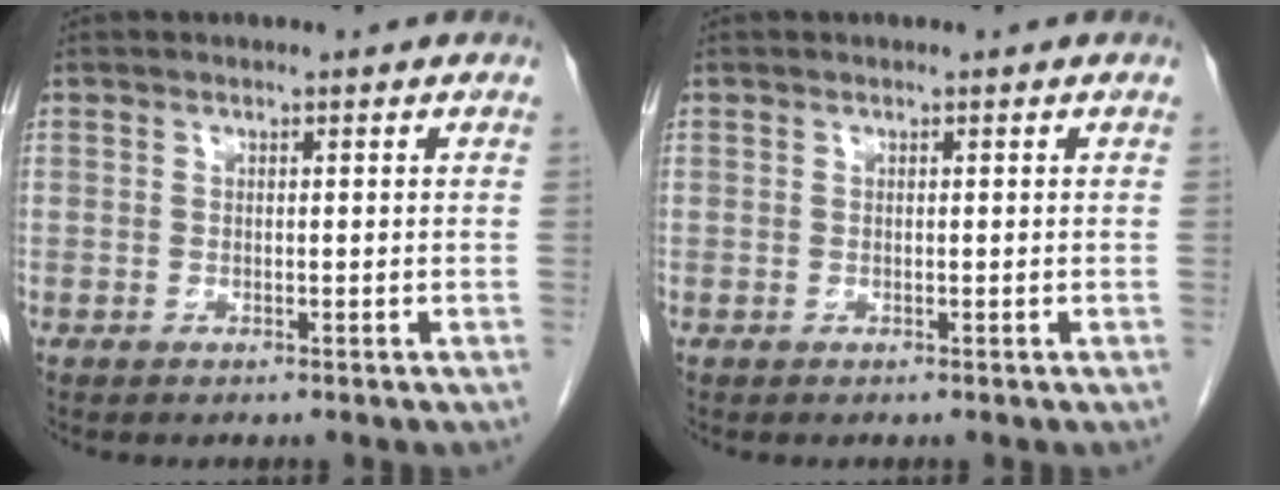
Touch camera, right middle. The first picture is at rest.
{"total": 0.0}